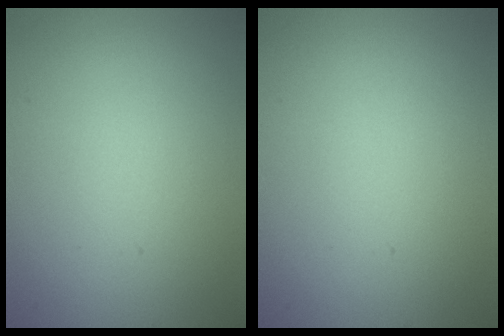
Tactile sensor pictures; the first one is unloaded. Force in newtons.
{"total": 0.0}